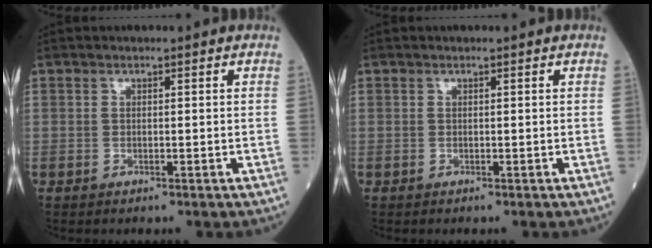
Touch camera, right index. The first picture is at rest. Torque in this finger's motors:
{"motor_torque": [0.00, 0.00, 0.00, 0.00]}